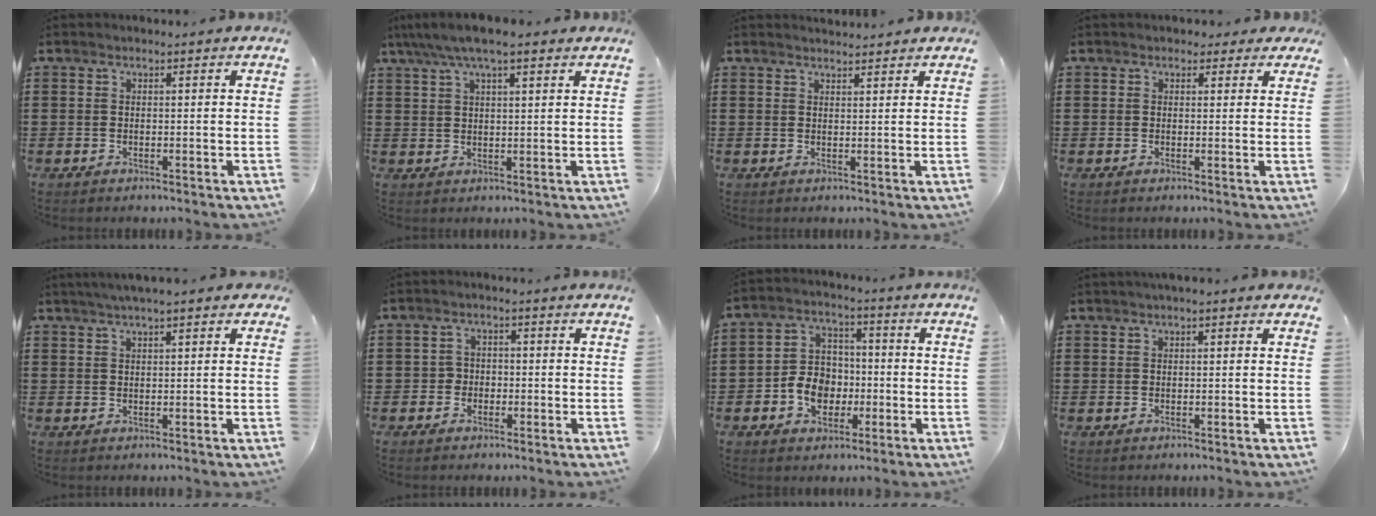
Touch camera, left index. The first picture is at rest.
{"total": 5.8, "force": [4.1, 1.2, 3.9], "torque": [-0.083, 0.001, 0.073]}
{"total": 1.6, "force": [1.6, 0.1, 0.1], "torque": [-0.005, 0.002, 0.031]}
{"total": 1.7, "force": [0.9, 1.3, 0.5], "torque": [-0.008, 0.007, 0.014]}
{"total": 2.7, "force": [2.0, 0.1, 1.8], "torque": [-0.040, 0.008, 0.035]}
{"total": 2.0, "force": [-0.8, 1.8, 0.4], "torque": [-0.015, 0.004, -0.019]}
{"total": 6.8, "force": [-2.0, 5.6, 3.3], "torque": [-0.073, 0.011, -0.041]}
{"total": 1.3, "force": [0.9, 0.2, 0.9], "torque": [-0.019, 0.003, 0.015]}